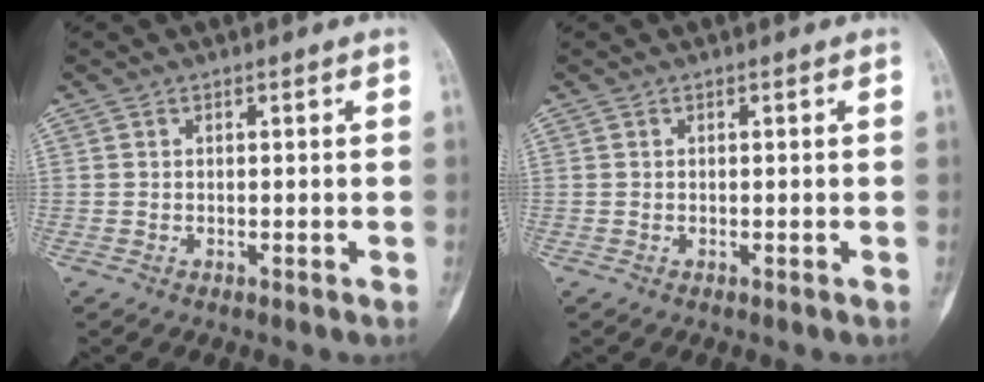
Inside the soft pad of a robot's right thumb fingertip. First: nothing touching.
{"total": 0.0}